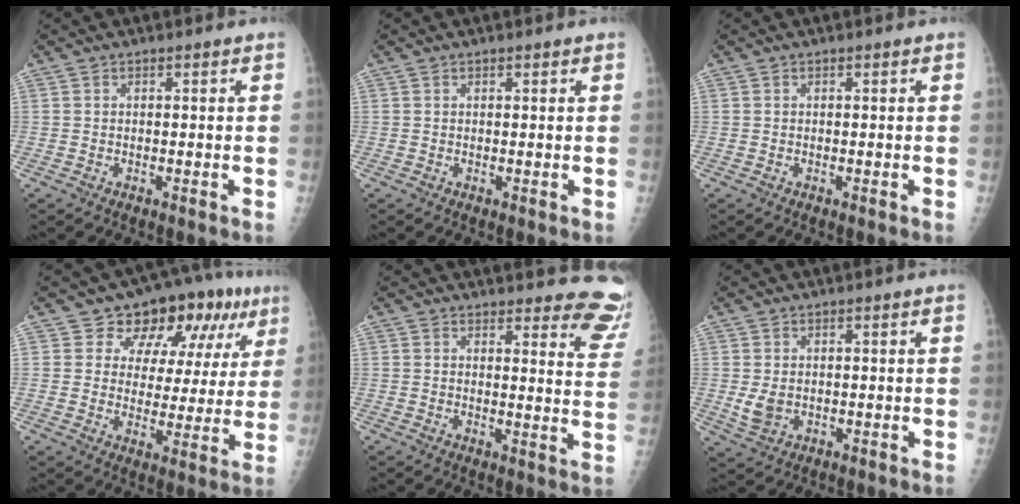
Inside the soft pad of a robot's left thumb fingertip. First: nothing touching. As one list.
[{"total": 0.7, "force": [0.5, 0.2, 0.3], "torque": [-0.003, -0.002, 0.007]}, {"total": 0.0}, {"total": 15.1, "force": [8.1, 9.3, 8.8], "torque": [-0.056, -0.015, 0.111]}, {"total": 12.0, "force": [11.6, 2.1, 2.2], "torque": [0.016, -0.115, 0.097]}, {"total": 3.4, "force": [0.1, 2.5, 2.3], "torque": [-0.040, -0.009, 0.011]}]